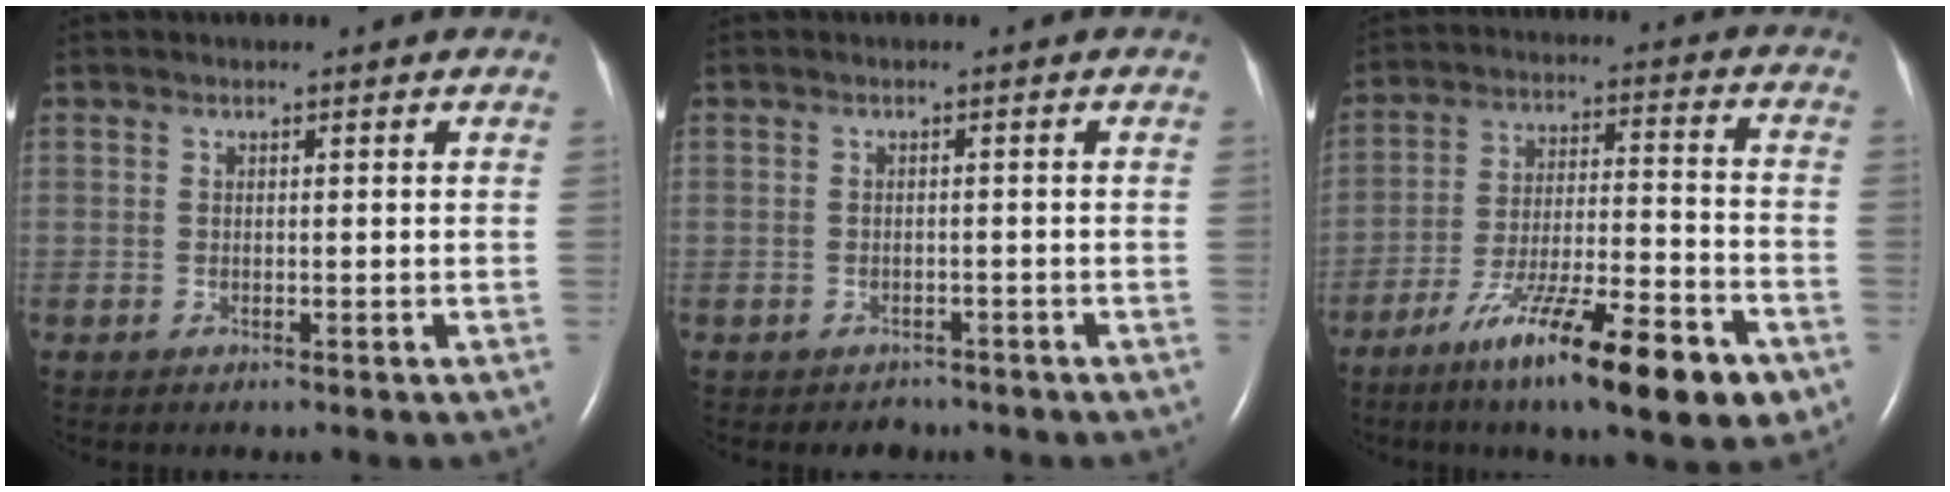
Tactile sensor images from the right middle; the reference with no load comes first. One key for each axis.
{"total": 1.7, "fx": -1.4, "fy": 1.0, "fz": -0.1, "tx": -0.007, "ty": 0.003, "tz": -0.020}
{"total": 18.0, "fx": -10.8, "fy": 2.4, "fz": 14.2, "tx": -0.208, "ty": -0.023, "tz": -0.174}